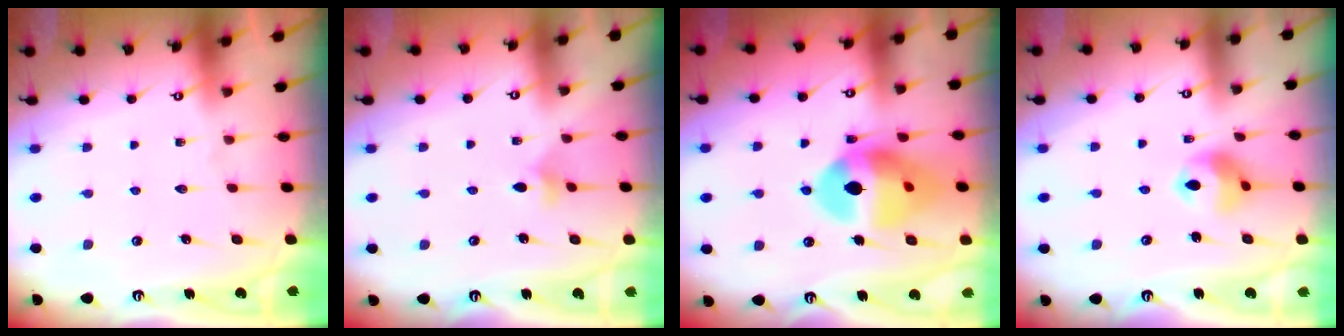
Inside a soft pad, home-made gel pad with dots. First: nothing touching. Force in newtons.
{"total": 4.7, "press": 4.6, "slide": 0.7}
{"total": 15.8, "press": 15.8, "slide": 1.3}
{"total": 9.7, "press": 9.6, "slide": 1.4}